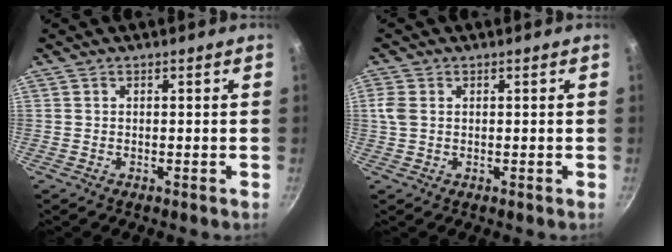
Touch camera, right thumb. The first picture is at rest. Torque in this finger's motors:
{"motor_torque": [-0.28, 0.18, -0.07, -0.09, -0.04]}